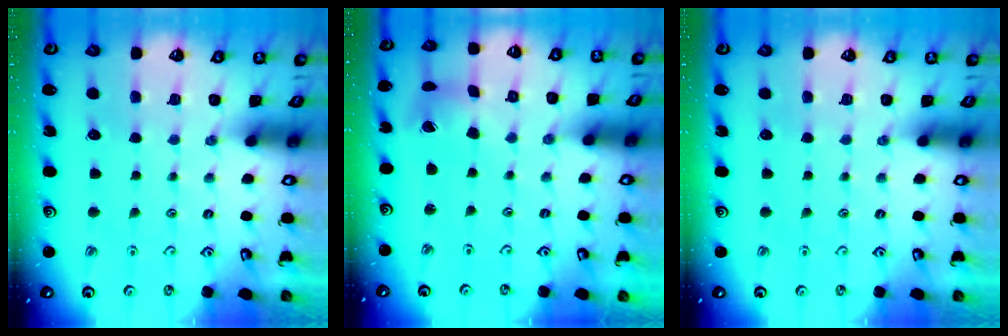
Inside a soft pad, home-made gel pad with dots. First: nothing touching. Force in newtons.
{"total": 3.5, "press": 3.5, "slide": 0.4}
{"total": 0.0}